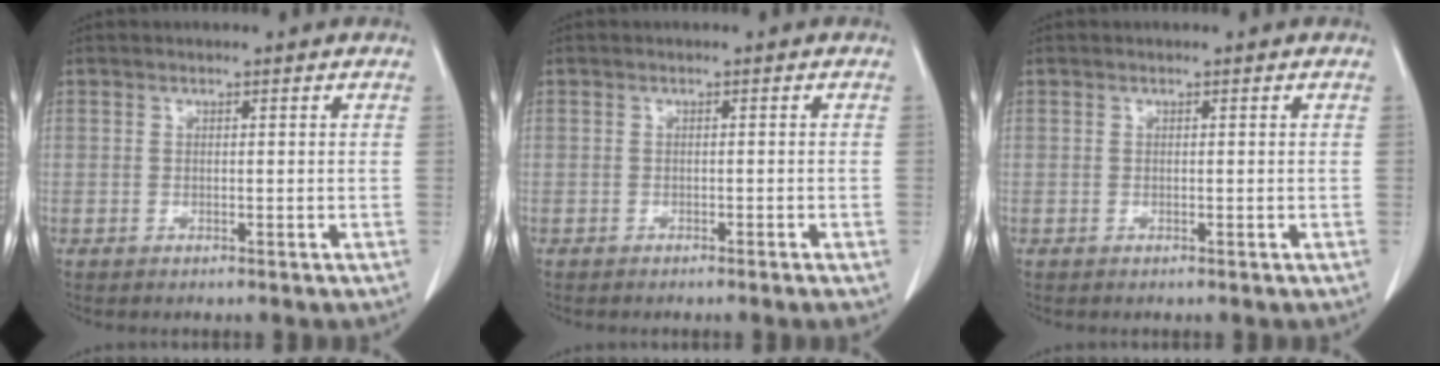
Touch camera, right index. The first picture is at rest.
{"total": 1.5, "force": [-1.0, 0.3, 1.2], "torque": [-0.016, -0.002, -0.012]}
{"total": 0.0}